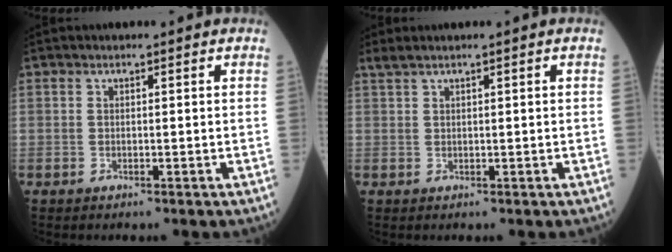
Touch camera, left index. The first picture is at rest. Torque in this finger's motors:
{"motor_torque": [0.07, -0.19, 0.02, 0.02]}